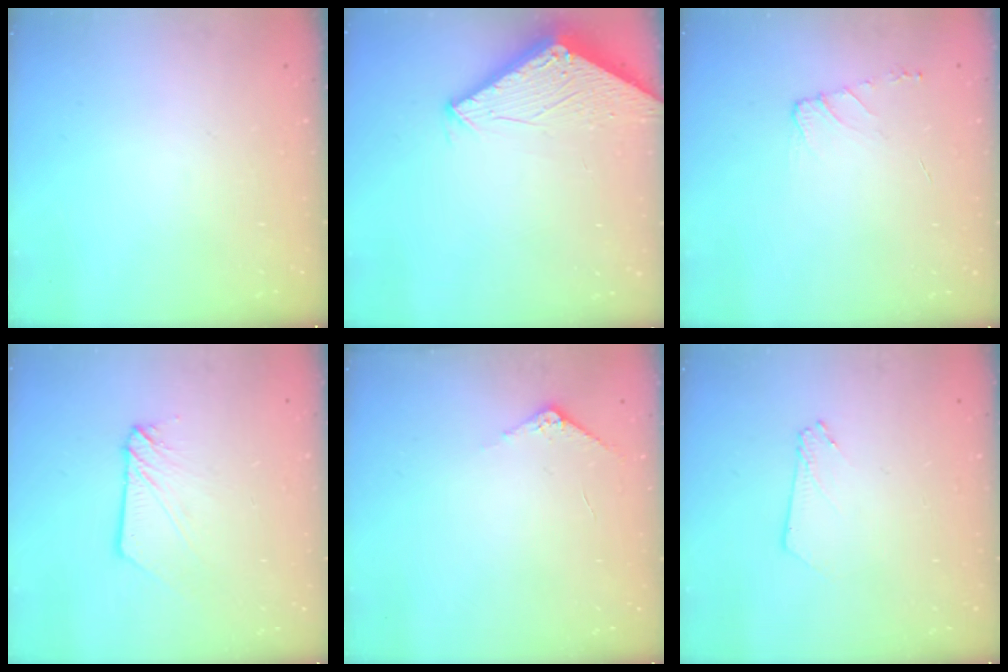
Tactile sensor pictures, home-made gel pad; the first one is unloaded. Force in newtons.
{"total": 2.9, "press": 2.9, "slide": 0.2}
{"total": 6.5, "press": 6.5, "slide": 0.8}
{"total": 3.1, "press": 3.1, "slide": 0.1}
{"total": 5.7, "press": 5.7, "slide": 0.6}
{"total": 2.5, "press": 2.5, "slide": 0.2}